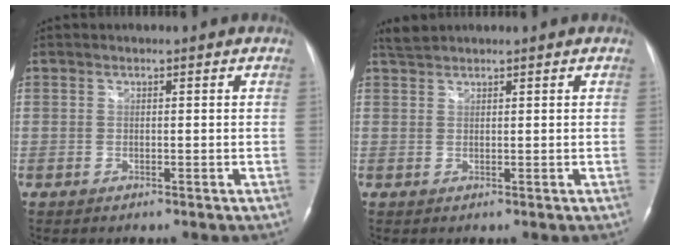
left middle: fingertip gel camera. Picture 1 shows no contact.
{"total": 1.8, "force": [1.8, 0.1, 0.2], "torque": [-0.011, 0.013, 0.039]}